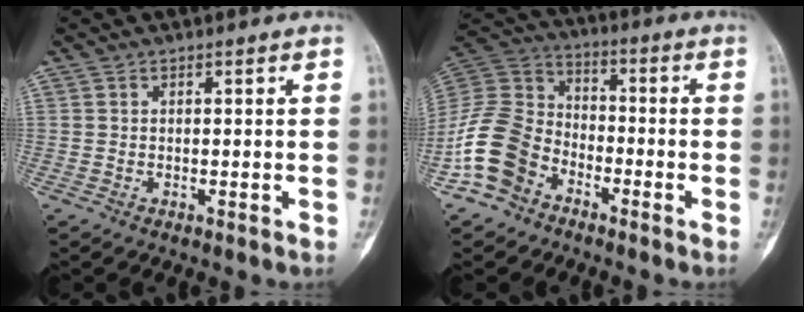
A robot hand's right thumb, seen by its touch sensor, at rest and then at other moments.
{"total": 13.7, "force": [-7.1, 9.8, 6.4], "torque": [-0.115, 0.056, -0.150]}